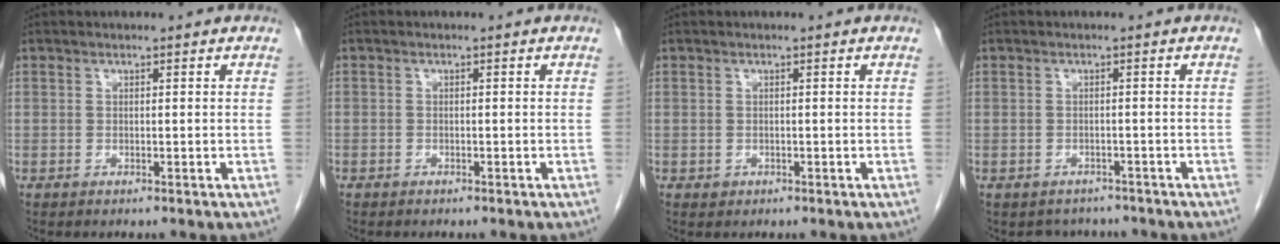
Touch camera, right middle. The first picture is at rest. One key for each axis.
{"total": 0.6, "fx": -0.5, "fy": 0.4, "fz": 0.1, "tx": -0.007, "ty": 0.003, "tz": -0.009}
{"total": 0.6, "fx": -0.2, "fy": 0.5, "fz": 0.1, "tx": -0.003, "ty": 0.002, "tz": -0.001}
{"total": 3.5, "fx": -3.1, "fy": 1.6, "fz": -0.2, "tx": 0.003, "ty": 0.007, "tz": -0.042}